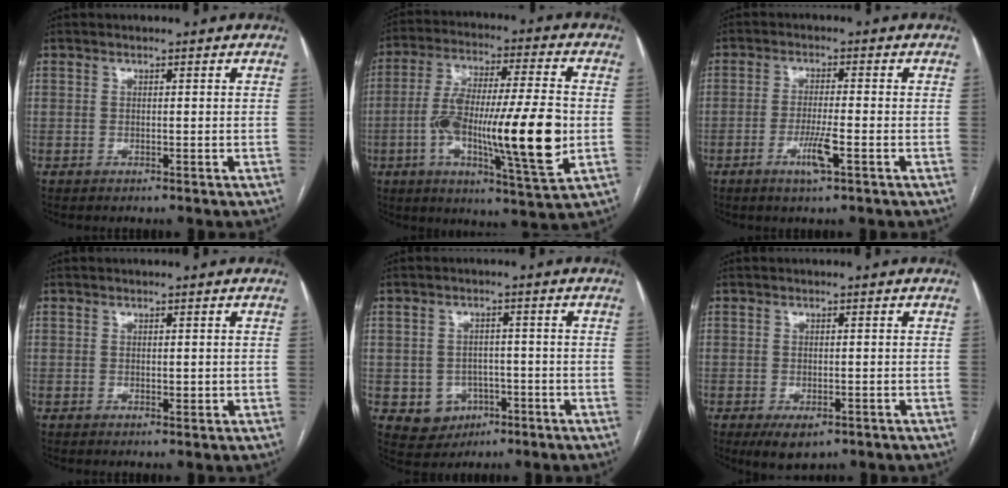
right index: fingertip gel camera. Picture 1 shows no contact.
{"total": 20.5, "force": [-3.4, 2.4, 20.0], "torque": [-0.330, -0.005, -0.053]}
{"total": 4.7, "force": [-2.1, 0.1, 4.2], "torque": [-0.083, -0.009, -0.039]}
{"total": 1.2, "force": [0.1, 0.6, 1.0], "torque": [-0.016, -0.005, 0.004]}
{"total": 5.6, "force": [-2.0, 5.0, 1.5], "torque": [-0.019, 0.009, -0.017]}
{"total": 4.3, "force": [-2.4, 2.0, 3.1], "torque": [-0.049, -0.007, -0.029]}